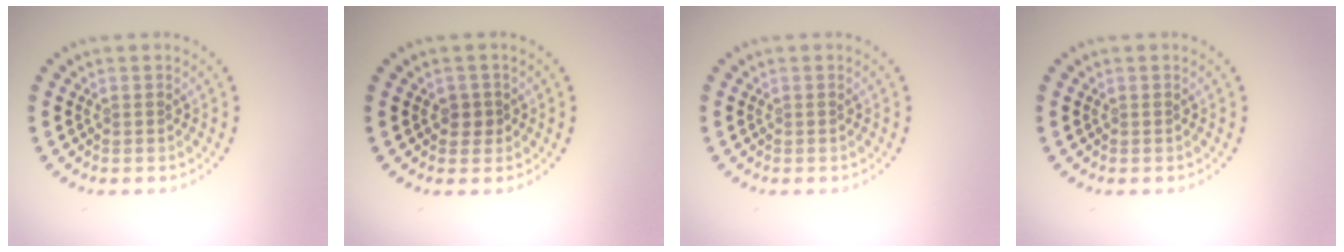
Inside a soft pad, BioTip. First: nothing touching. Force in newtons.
{"total": 1.3, "press": 1.2, "slide": 0.5}
{"total": 0.0}
{"total": 0.0}